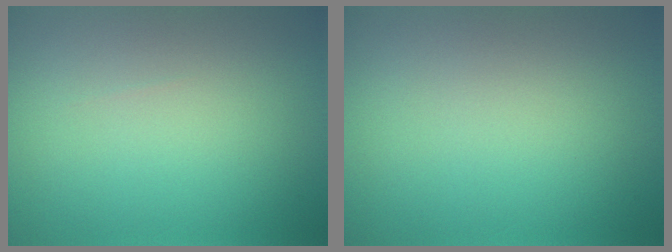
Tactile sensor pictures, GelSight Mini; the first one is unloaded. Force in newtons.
{"total": 0.0}